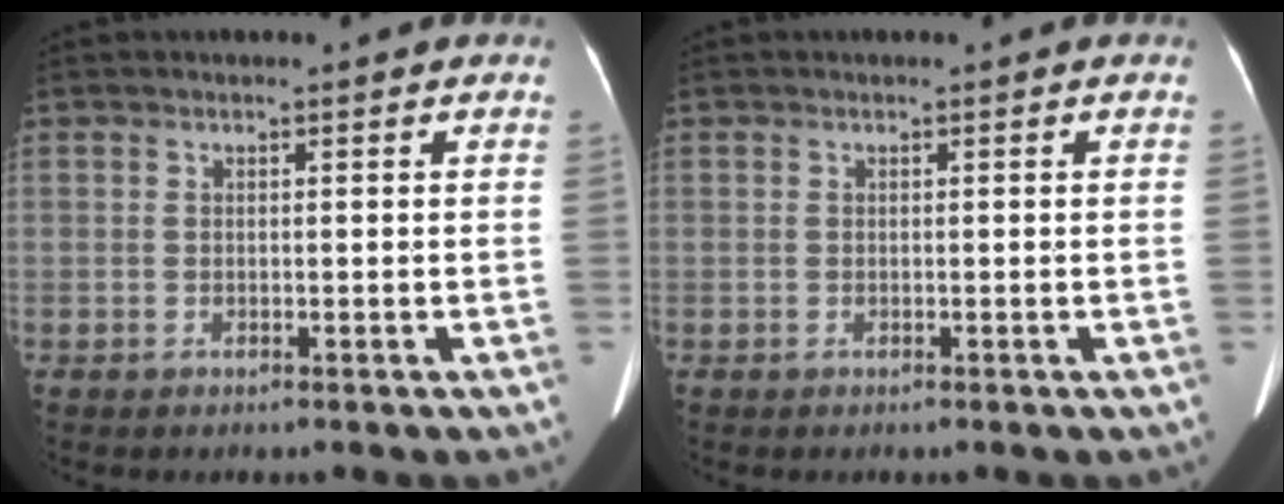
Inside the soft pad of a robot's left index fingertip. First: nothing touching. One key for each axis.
{"total": 0.0}